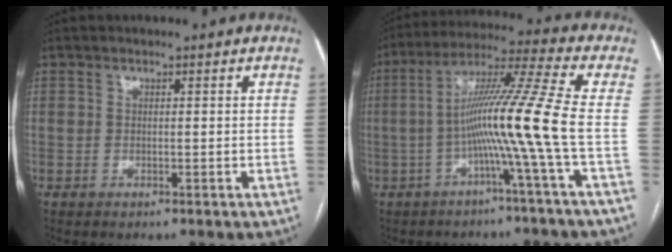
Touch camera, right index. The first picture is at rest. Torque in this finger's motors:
{"motor_torque": [1.57, -0.57, 0.81, 0.21]}